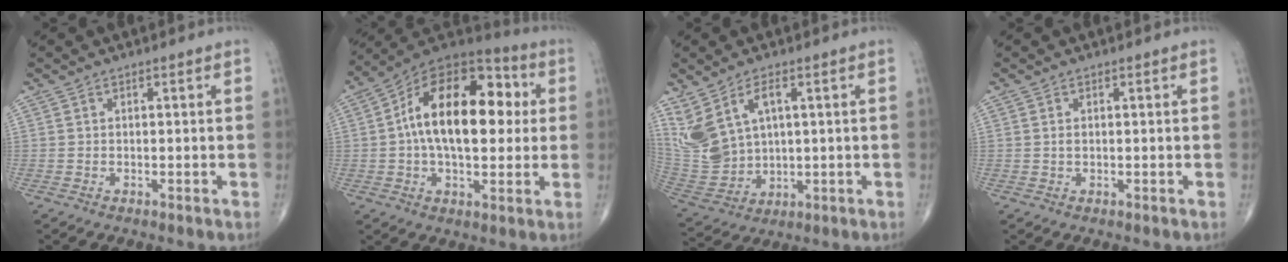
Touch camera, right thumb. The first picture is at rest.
{"total": 21.8, "force": [2.4, 12.0, 18.1], "torque": [-0.267, 0.029, 0.027]}
{"total": 11.9, "force": [4.6, 7.0, 8.5], "torque": [-0.179, -0.015, 0.114]}
{"total": 0.7, "force": [0.2, 0.4, 0.6], "torque": [-0.014, 0.000, 0.004]}